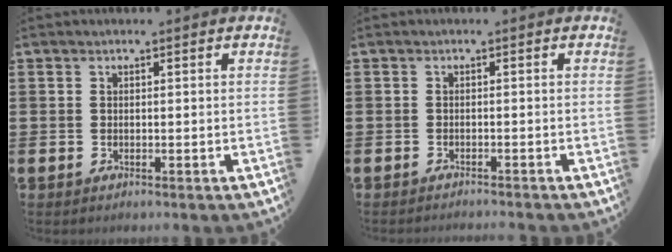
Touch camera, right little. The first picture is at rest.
{"total": 0.7, "force": [-0.7, -0.1, 0.0], "torque": [0.001, -0.001, -0.015]}